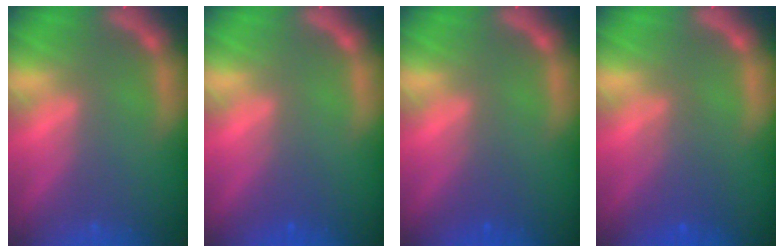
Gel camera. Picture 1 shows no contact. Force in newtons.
{"total": 1.5}
{"total": 1.5}
{"total": 3.0}